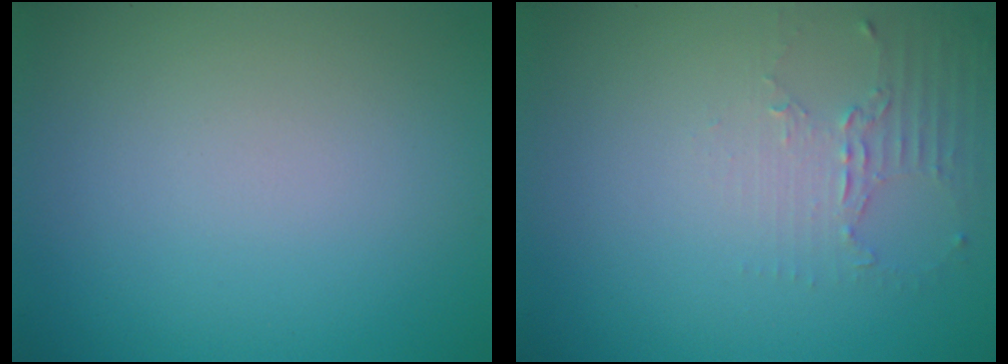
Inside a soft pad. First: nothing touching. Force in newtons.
{"total": 2.2, "press": 1.6, "slide": 1.5}